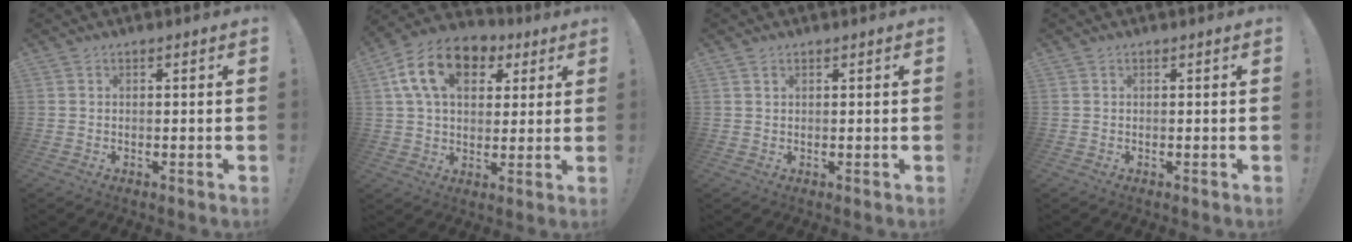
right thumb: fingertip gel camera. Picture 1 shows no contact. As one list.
[{"total": 16.5, "force": [6.3, 11.1, 10.5], "torque": [-0.176, -0.007, 0.119]}, {"total": 1.0, "force": [0.6, 0.6, 0.6], "torque": [-0.009, -0.001, 0.012]}, {"total": 0.0}]